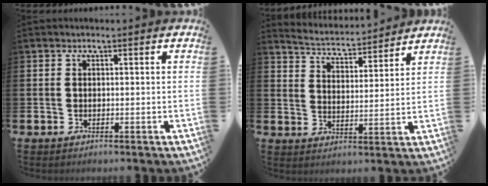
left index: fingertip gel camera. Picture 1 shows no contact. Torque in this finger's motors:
{"motor_torque": [0.37, -0.81, -0.01, 0.01]}